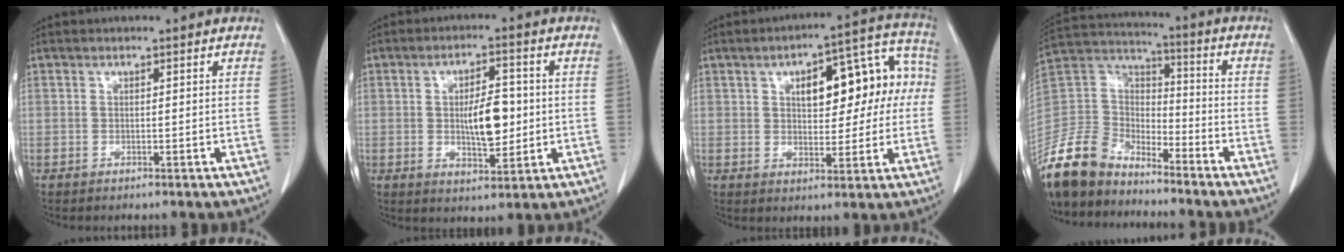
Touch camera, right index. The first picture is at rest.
{"total": 7.7, "force": [-0.1, 2.8, 7.2], "torque": [-0.121, 0.003, 0.002]}
{"total": 14.2, "force": [2.6, 6.0, 12.6], "torque": [-0.155, 0.050, 0.039]}
{"total": 13.3, "force": [-11.9, 5.1, 3.1], "torque": [-0.072, 0.029, -0.237]}